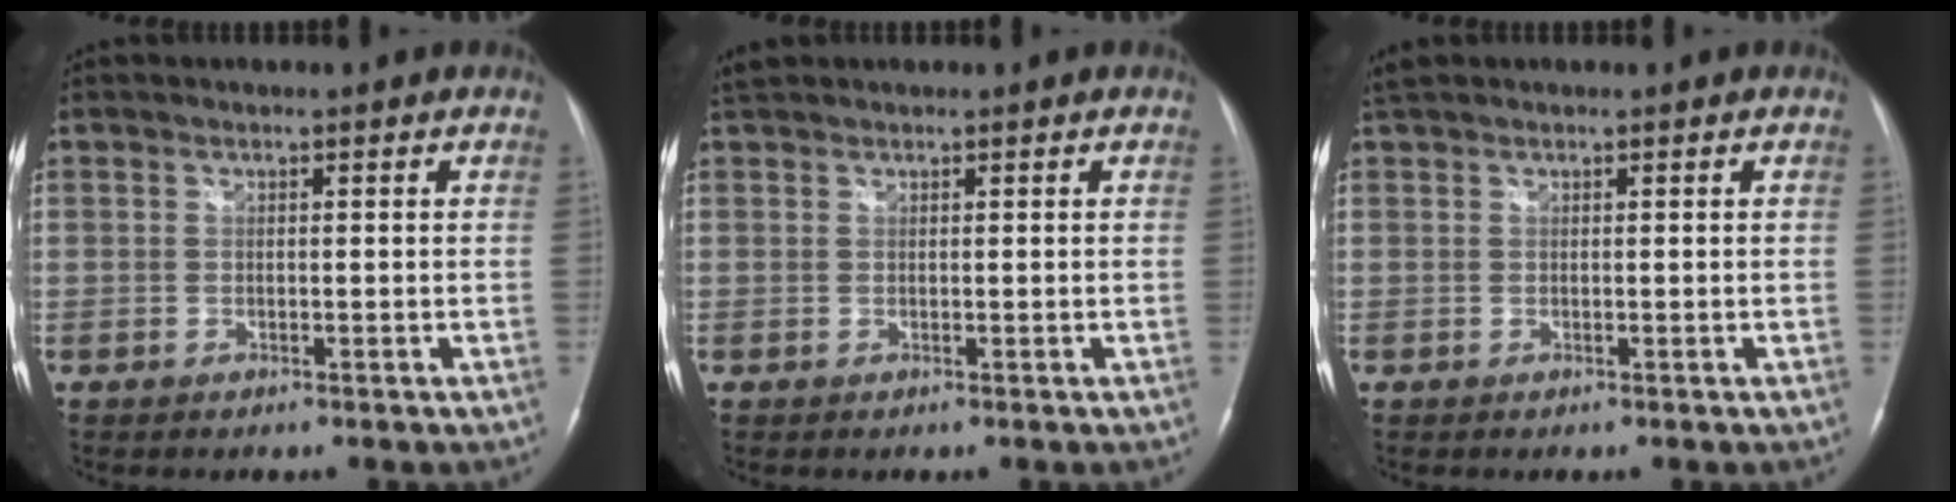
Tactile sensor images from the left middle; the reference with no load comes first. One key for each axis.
{"total": 1.5, "fx": 1.4, "fy": 0.4, "fz": 0.4, "tx": -0.017, "ty": 0.019, "tz": 0.031}
{"total": 1.5, "fx": 1.3, "fy": 0.3, "fz": 0.6, "tx": -0.021, "ty": 0.024, "tz": 0.030}